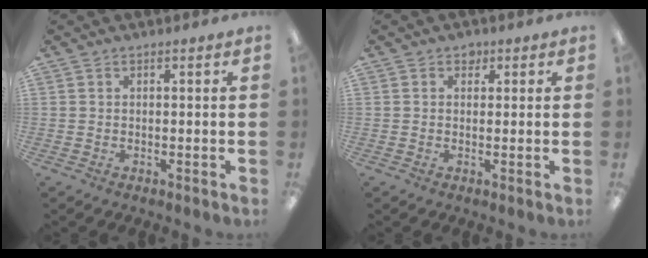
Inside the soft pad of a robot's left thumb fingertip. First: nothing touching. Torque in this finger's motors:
{"motor_torque": [0.07, -0.01, -0.19, 0.07, 0.00]}